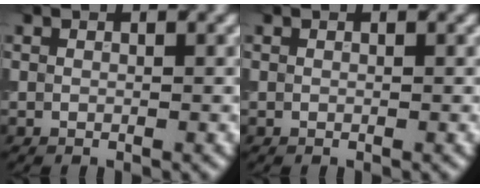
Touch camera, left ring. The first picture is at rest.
{"total": 0.0}